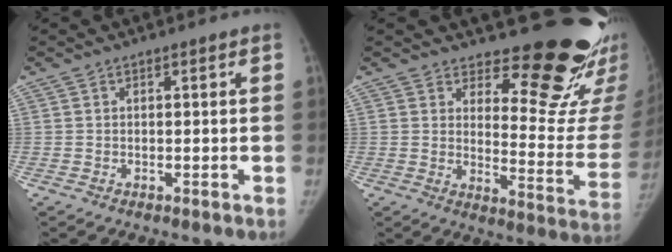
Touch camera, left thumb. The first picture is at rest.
{"total": 20.4, "force": [16.4, 6.4, 10.2], "torque": [-0.084, -0.165, 0.203]}